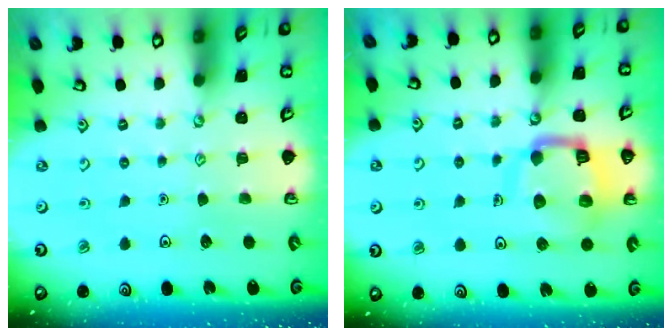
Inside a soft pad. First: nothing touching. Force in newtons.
{"total": 12.3, "press": 12.2, "slide": 1.4}